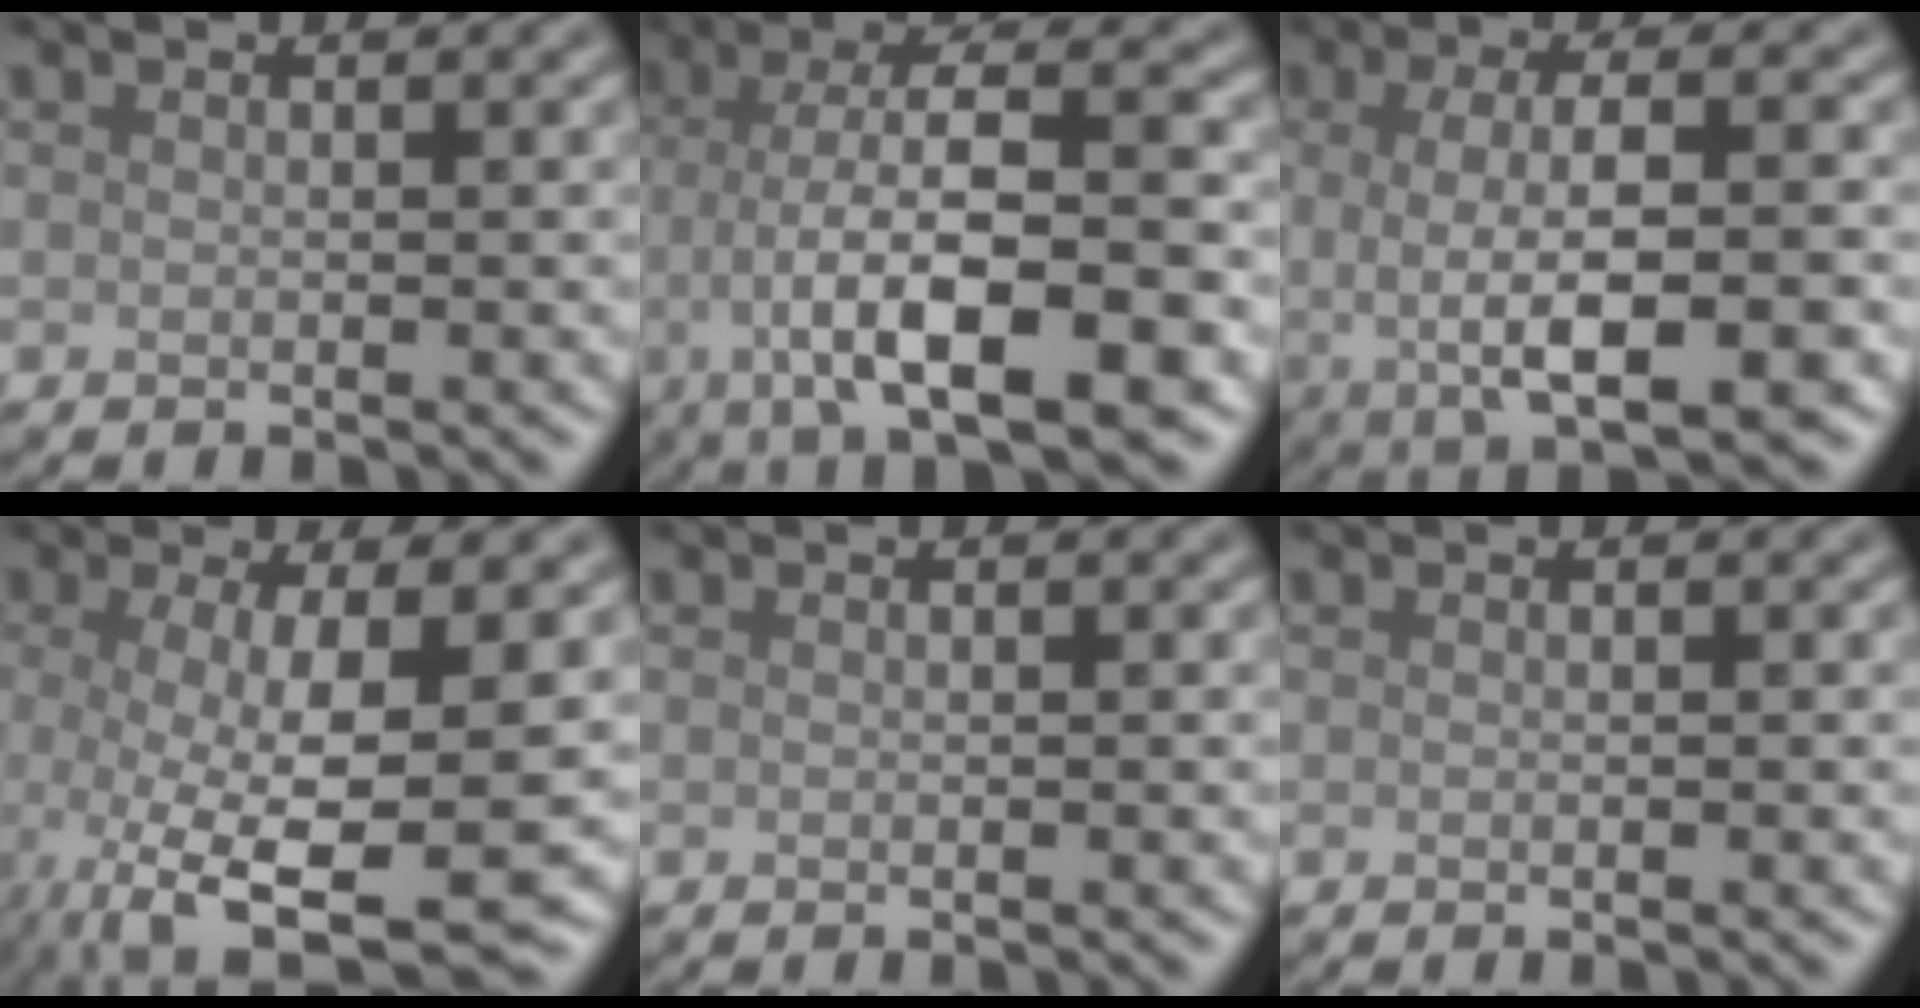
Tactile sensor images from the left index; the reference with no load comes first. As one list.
[{"total": 11.0, "force": [-2.1, 3.2, 10.3], "torque": [-0.151, 0.007, -0.039]}, {"total": 8.2, "force": [-1.3, 2.8, 7.6], "torque": [-0.113, -0.013, -0.015]}, {"total": 10.0, "force": [-1.9, 2.5, 9.5], "torque": [-0.158, -0.021, -0.026]}, {"total": 0.0}, {"total": 0.0}]